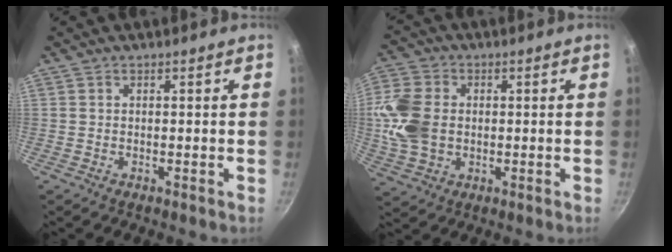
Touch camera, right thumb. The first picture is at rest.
{"total": 11.5, "force": [0.2, 8.7, 7.6], "torque": [-0.142, 0.005, -0.002]}